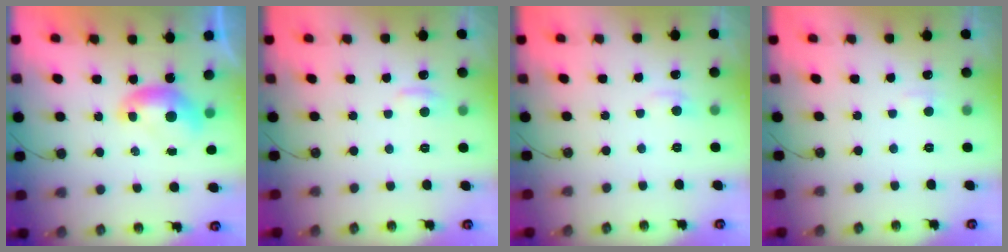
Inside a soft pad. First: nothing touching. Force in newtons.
{"total": 0.8, "press": 0.1, "slide": 0.8}
{"total": 0.9, "press": 0.3, "slide": 0.8}
{"total": 1.9, "press": 1.8, "slide": 0.6}